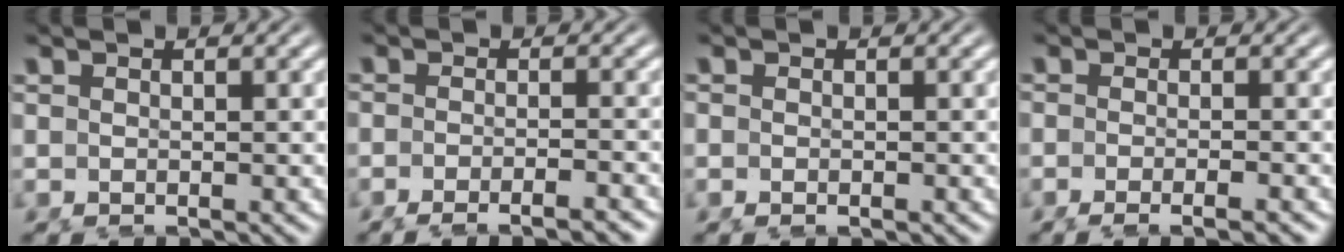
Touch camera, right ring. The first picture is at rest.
{"total": 3.2, "force": [-2.8, 0.2, 1.5], "torque": [-0.021, -0.001, -0.048]}
{"total": 0.9, "force": [-0.6, 0.4, 0.5], "torque": [-0.009, -0.007, -0.008]}
{"total": 2.7, "force": [-2.1, 0.3, 1.7], "torque": [-0.028, -0.003, -0.034]}